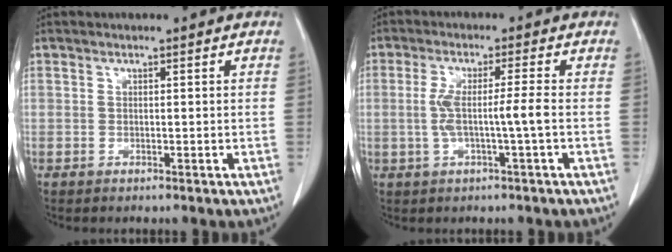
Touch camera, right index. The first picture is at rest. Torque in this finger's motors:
{"motor_torque": [1.07, -0.30, 0.48, 0.15]}